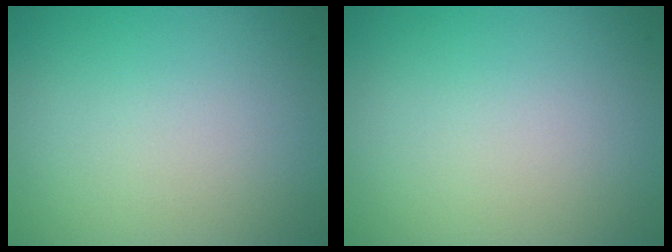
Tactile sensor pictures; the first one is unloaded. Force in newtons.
{"total": 0.0}